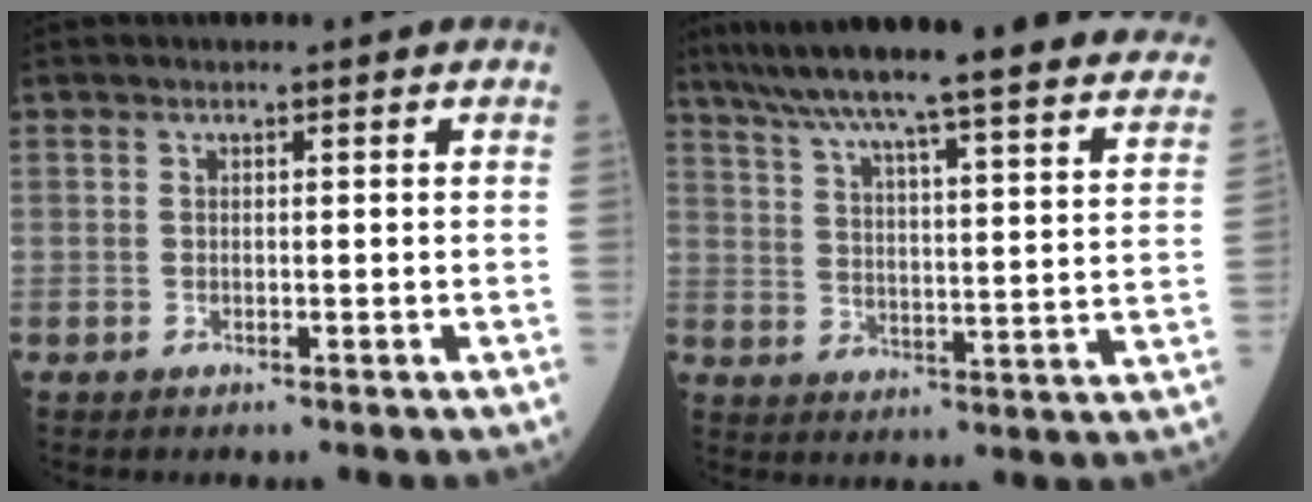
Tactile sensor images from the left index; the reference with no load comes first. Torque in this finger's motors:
{"motor_torque": [0.96, -1.18, 0.66, 0.15]}